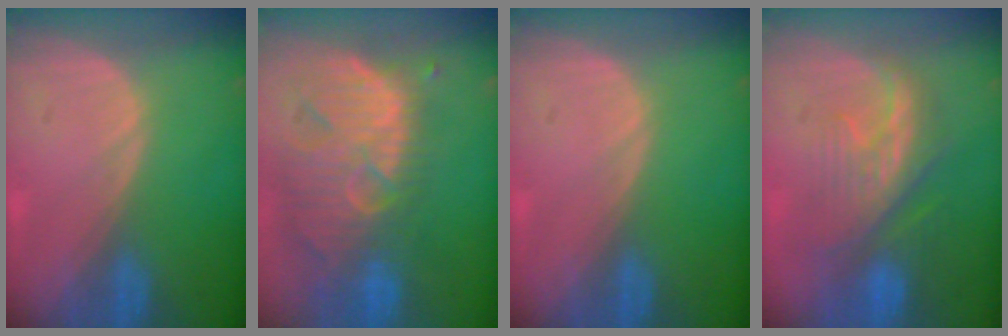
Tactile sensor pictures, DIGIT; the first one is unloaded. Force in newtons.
{"total": 13.4, "press": 11.5, "slide": 6.9}
{"total": 0.0}
{"total": 8.9, "press": 8.4, "slide": 2.8}